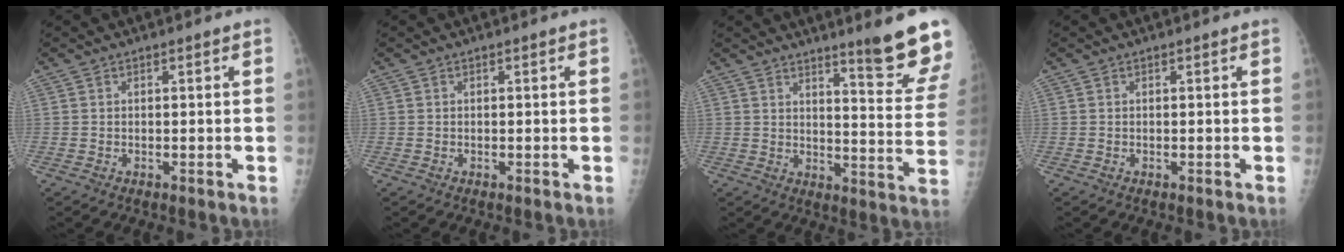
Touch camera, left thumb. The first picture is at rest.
{"total": 0.0}
{"total": 13.5, "force": [10.4, 0.7, 8.7], "torque": [-0.089, -0.084, 0.135]}
{"total": 0.0}